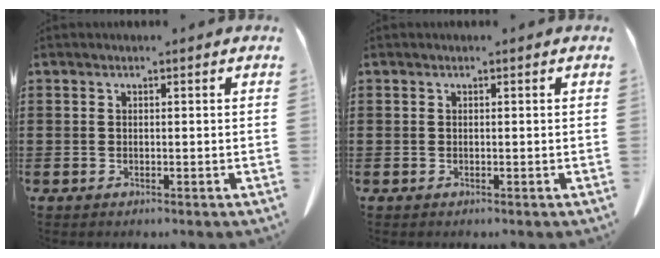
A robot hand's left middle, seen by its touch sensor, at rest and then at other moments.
{"total": 0.0}